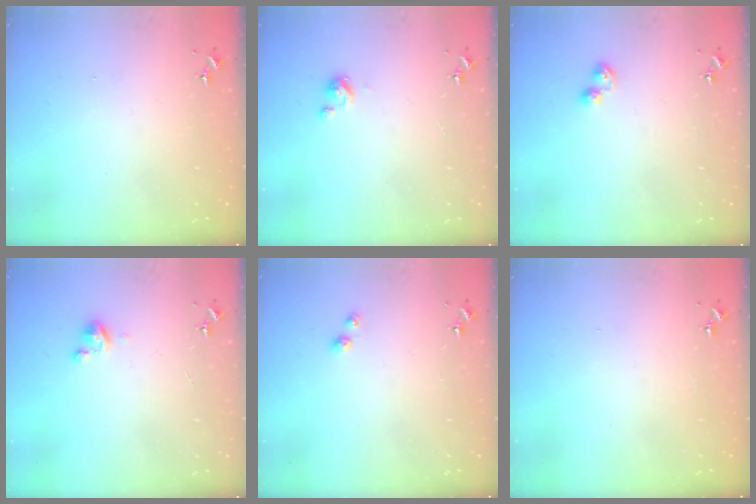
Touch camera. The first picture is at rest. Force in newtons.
{"total": 2.7, "press": 2.7, "slide": 0.3}
{"total": 3.7, "press": 3.7, "slide": 0.4}
{"total": 2.8, "press": 2.8, "slide": 0.3}
{"total": 4.6, "press": 4.6, "slide": 0.3}
{"total": 0.0}